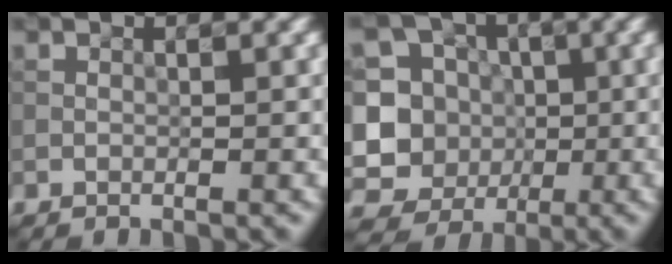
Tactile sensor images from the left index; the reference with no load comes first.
{"total": 10.9, "force": [0.1, 10.7, 2.4], "torque": [-0.090, 0.017, -0.008]}